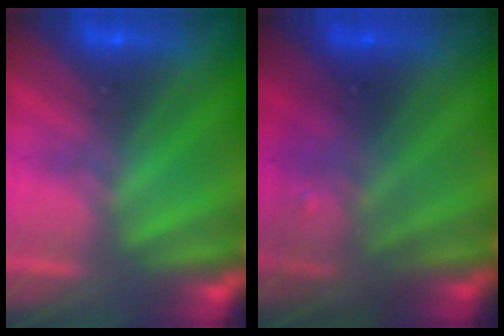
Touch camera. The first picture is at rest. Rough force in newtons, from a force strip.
{"total": 2.8}